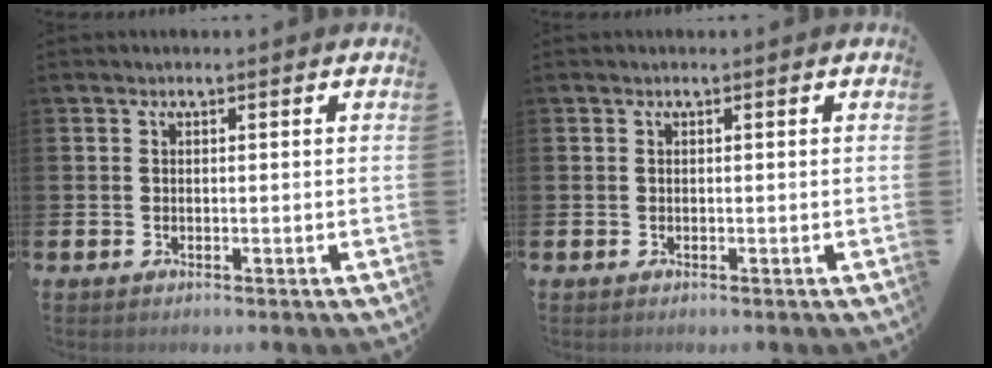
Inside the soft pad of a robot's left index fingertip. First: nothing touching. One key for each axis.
{"total": 0.0}